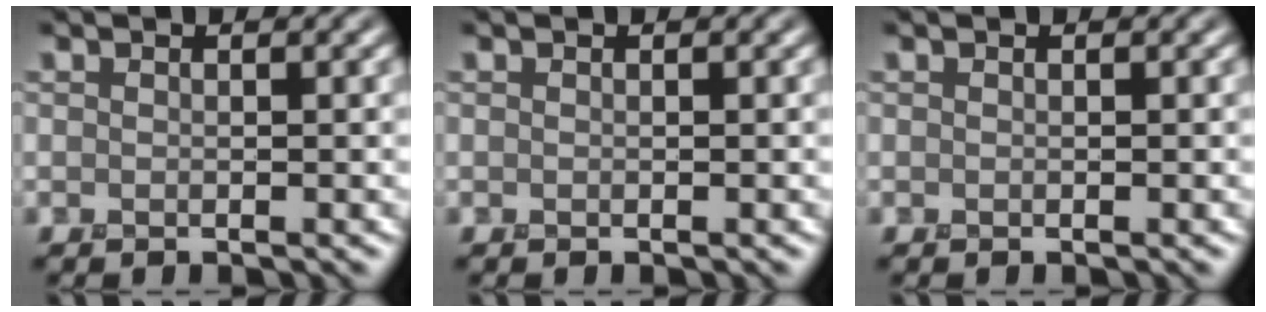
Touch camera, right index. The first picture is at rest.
{"total": 0.0}
{"total": 0.0}